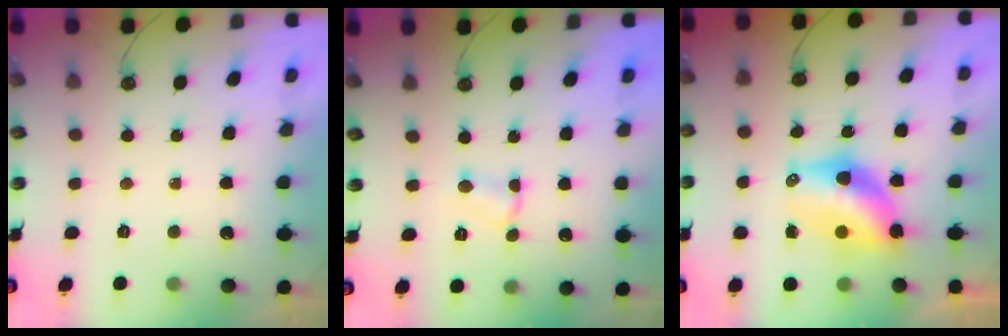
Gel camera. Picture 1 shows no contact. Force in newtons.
{"total": 2.7, "press": 2.7, "slide": 0.3}
{"total": 10.9, "press": 10.3, "slide": 3.6}